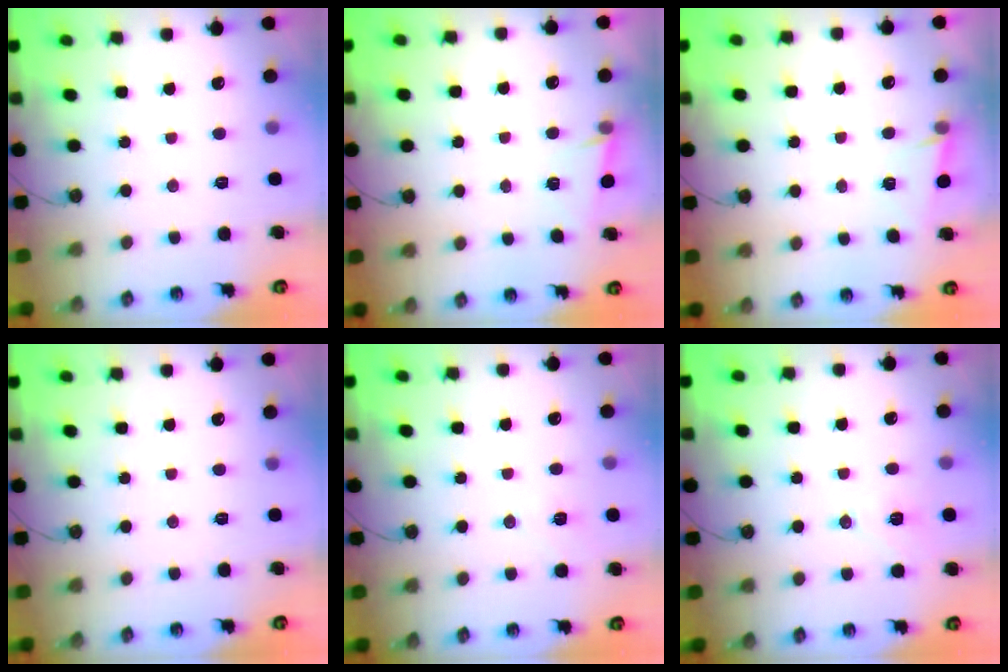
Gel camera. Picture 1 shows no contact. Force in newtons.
{"total": 2.6, "press": 1.9, "slide": 1.8}
{"total": 2.6, "press": 1.9, "slide": 1.8}
{"total": 0.0}
{"total": 8.1, "press": 7.3, "slide": 3.4}
{"total": 8.4, "press": 7.8, "slide": 3.0}